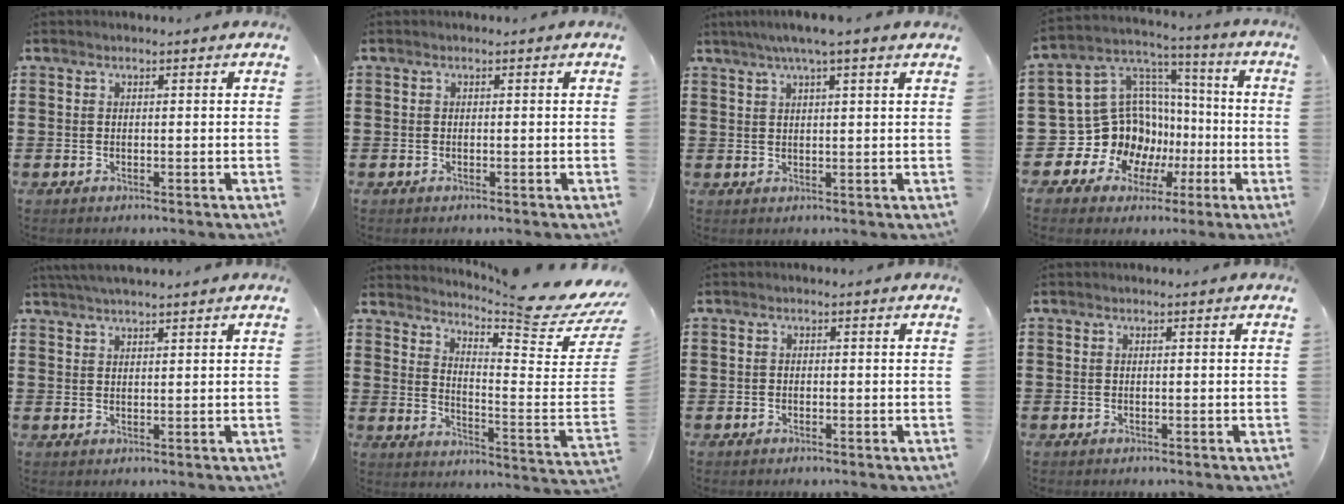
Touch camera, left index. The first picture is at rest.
{"total": 0.0}
{"total": 3.8, "force": [2.6, -0.2, 2.8], "torque": [-0.059, 0.001, 0.046]}
{"total": 14.4, "force": [-3.3, 13.2, 4.7], "torque": [-0.141, -0.024, -0.035]}
{"total": 2.4, "force": [2.2, -0.1, 0.8], "torque": [-0.021, 0.003, 0.042]}
{"total": 7.6, "force": [6.8, -0.4, 3.3], "torque": [-0.065, -0.073, 0.106]}
{"total": 0.6, "force": [-0.4, 0.4, -0.1], "torque": [-0.001, 0.002, -0.010]}
{"total": 0.0}